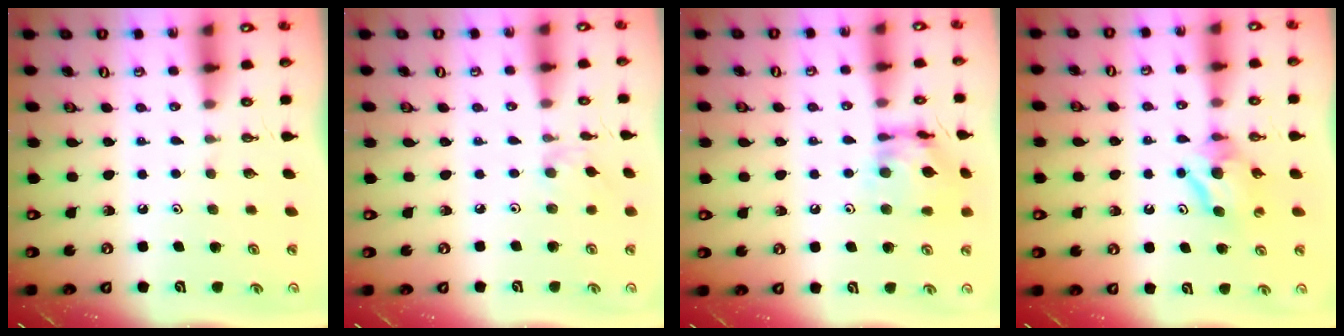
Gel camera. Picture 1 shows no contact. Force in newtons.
{"total": 1.7, "press": 1.6, "slide": 0.4}
{"total": 13.8, "press": 13.8, "slide": 1.2}
{"total": 8.3, "press": 8.3, "slide": 0.3}